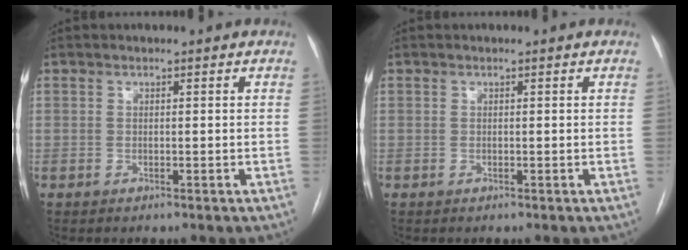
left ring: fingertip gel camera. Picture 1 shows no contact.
{"total": 0.0}